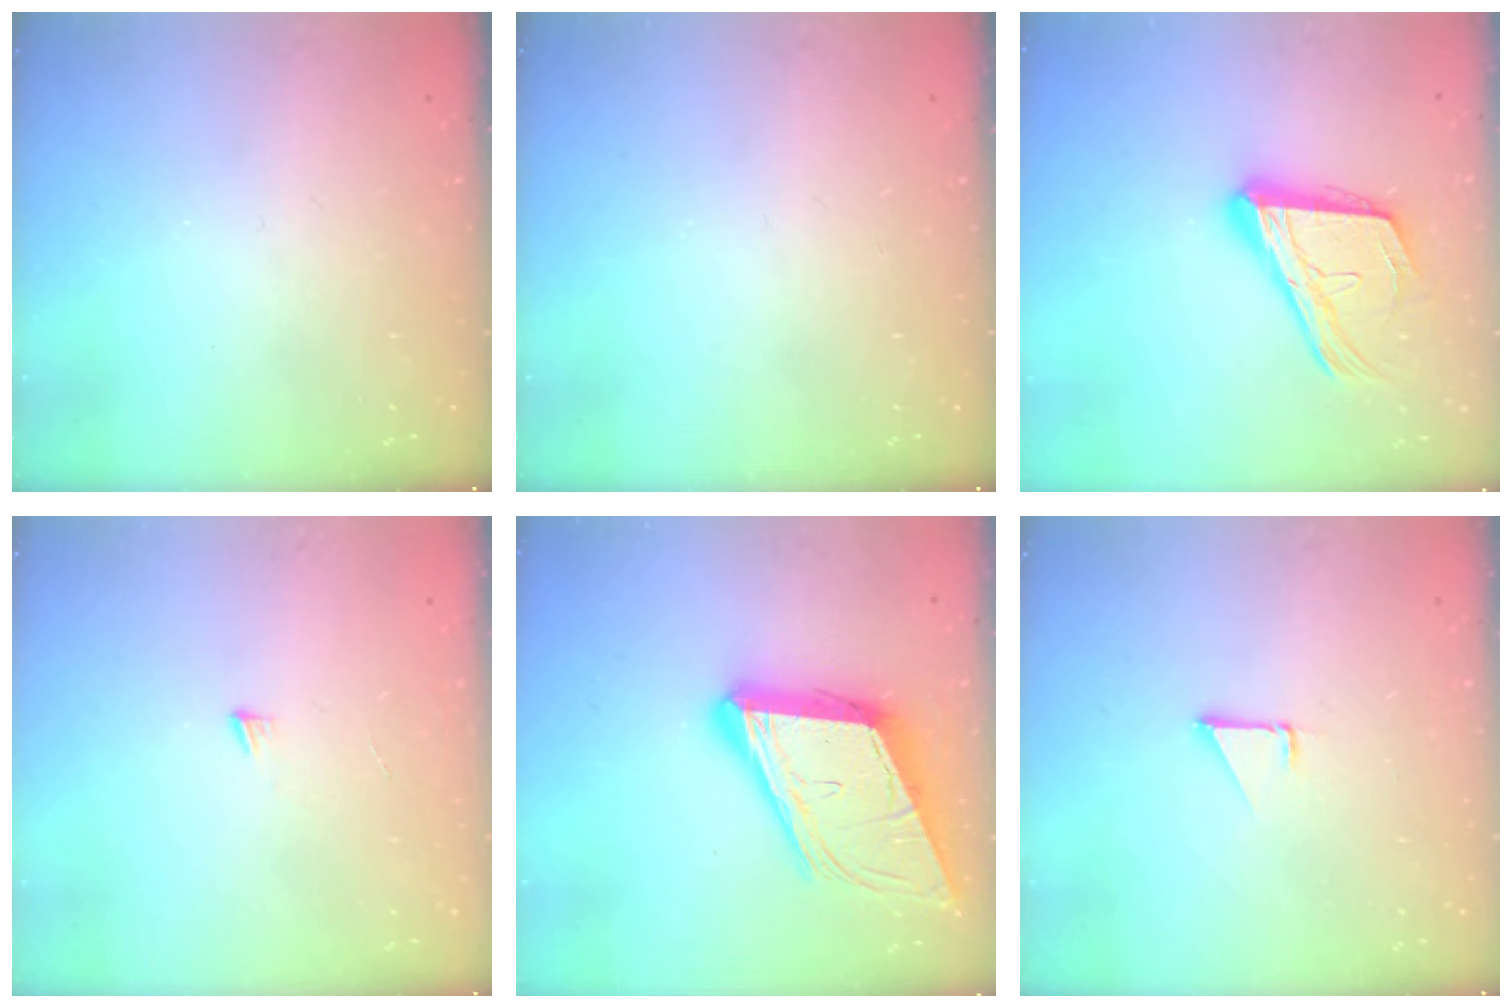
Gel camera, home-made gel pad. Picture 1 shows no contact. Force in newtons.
{"total": 0.0}
{"total": 19.8, "press": 19.7, "slide": 2.6}
{"total": 3.0, "press": 3.0, "slide": 0.3}
{"total": 18.1, "press": 17.5, "slide": 4.3}
{"total": 1.4, "press": 1.3, "slide": 0.1}